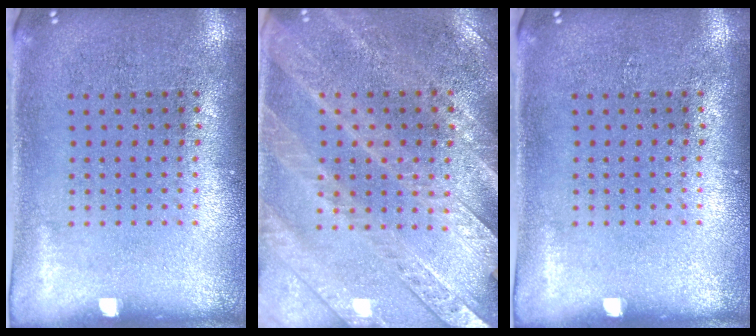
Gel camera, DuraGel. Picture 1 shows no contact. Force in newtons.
{"total": 2.9, "press": 2.7, "slide": 1.1}
{"total": 0.0}